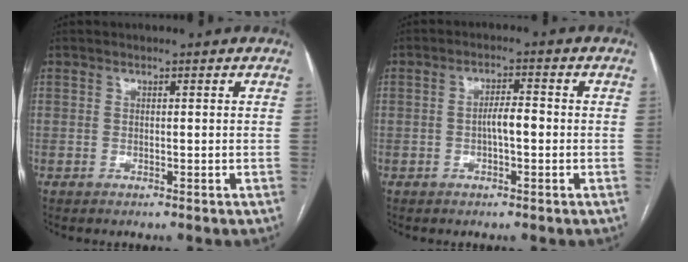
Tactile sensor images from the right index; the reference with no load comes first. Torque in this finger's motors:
{"motor_torque": [0.69, -0.38, 0.36, 0.09]}